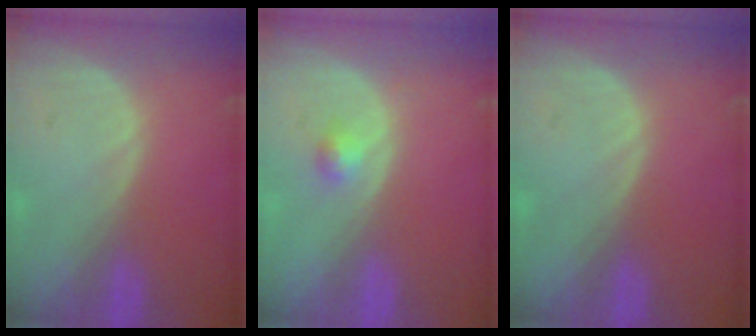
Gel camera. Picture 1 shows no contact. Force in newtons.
{"total": 1.8, "press": 1.6, "slide": 0.9}
{"total": 0.0}